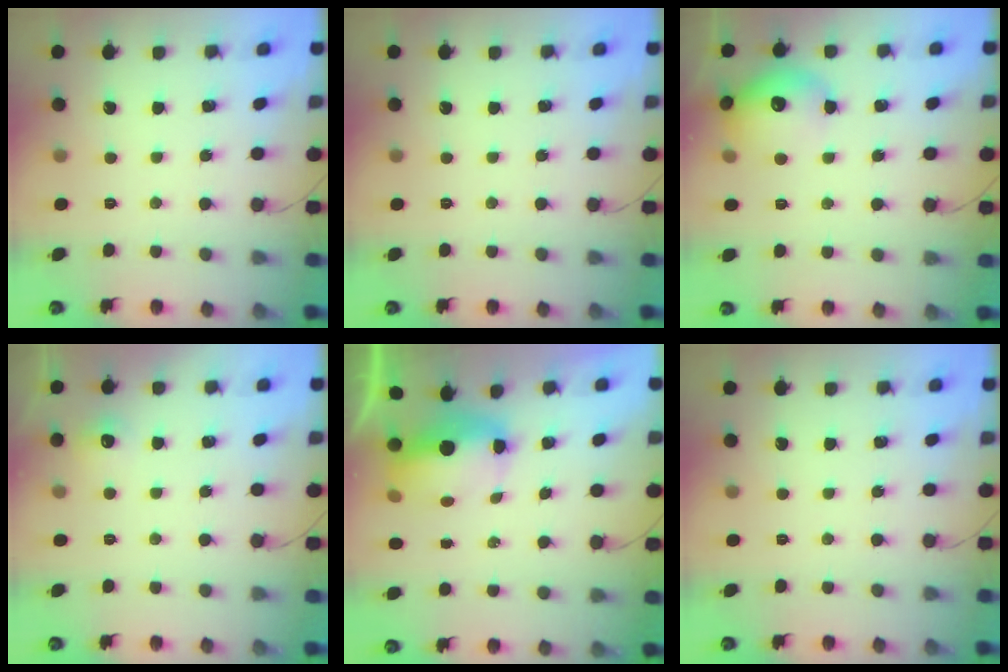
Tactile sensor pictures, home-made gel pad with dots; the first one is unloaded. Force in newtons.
{"total": 0.0}
{"total": 15.3, "press": 15.3, "slide": 1.3}
{"total": 5.7, "press": 5.5, "slide": 1.5}
{"total": 8.8, "press": 8.6, "slide": 1.9}
{"total": 0.0}